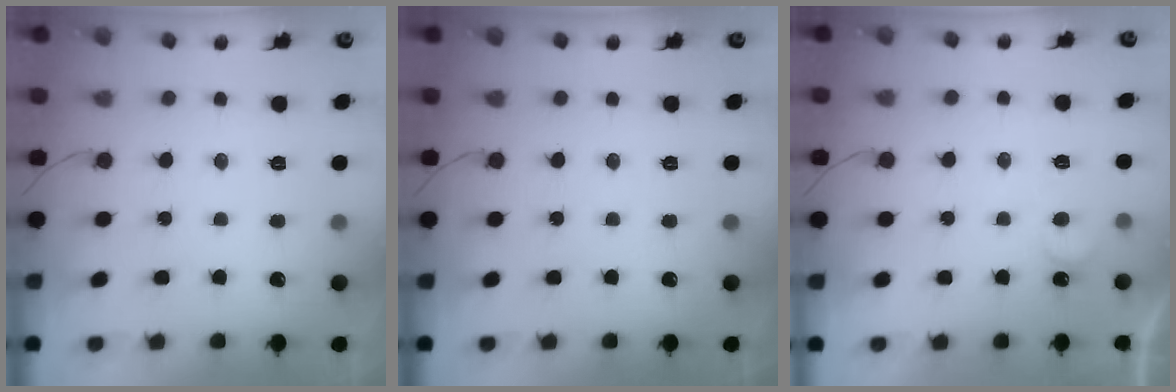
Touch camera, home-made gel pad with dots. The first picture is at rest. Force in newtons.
{"total": 0.0}
{"total": 4.0, "press": 4.0, "slide": 0.4}